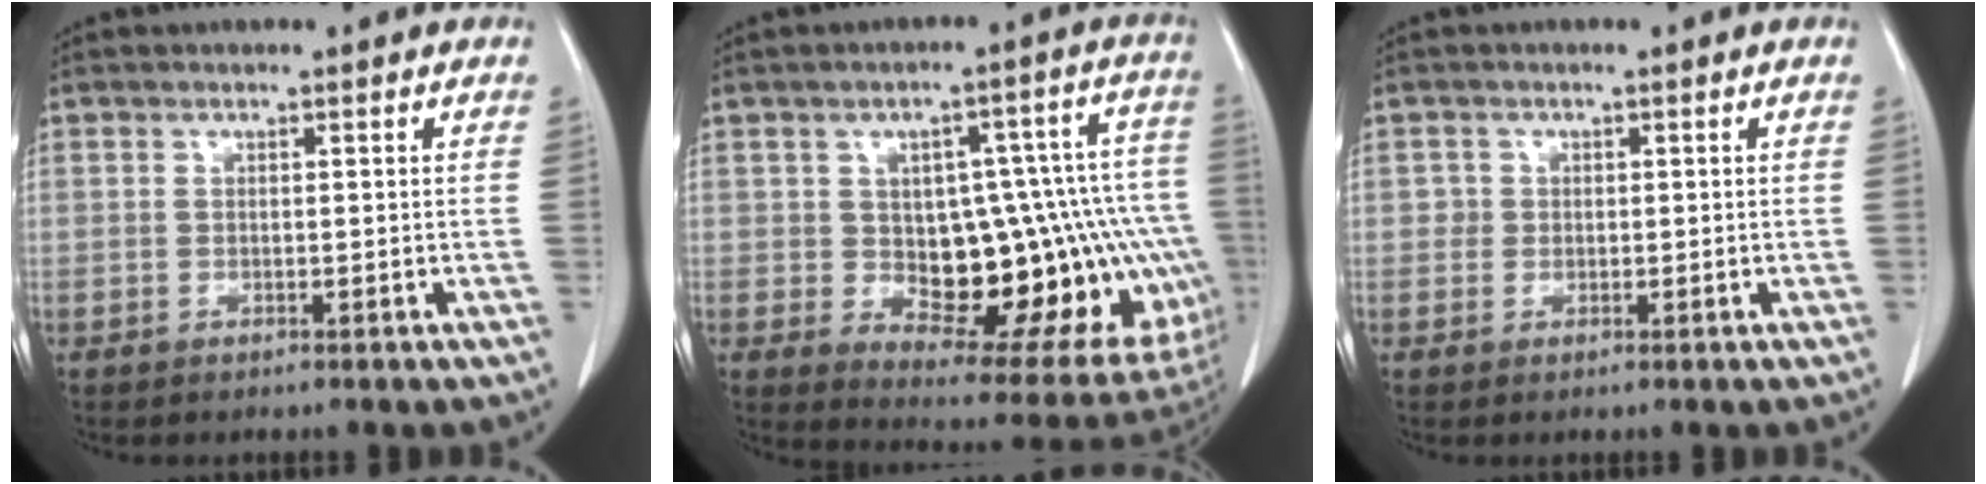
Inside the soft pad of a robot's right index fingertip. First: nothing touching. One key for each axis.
{"total": 23.5, "fx": -2.9, "fy": 9.8, "fz": 21.2, "tx": -0.183, "ty": 0.043, "tz": -0.003}
{"total": 1.3, "fx": 0.1, "fy": 1.3, "fz": 0.1, "tx": 0.008, "ty": 0.004, "tz": -0.002}